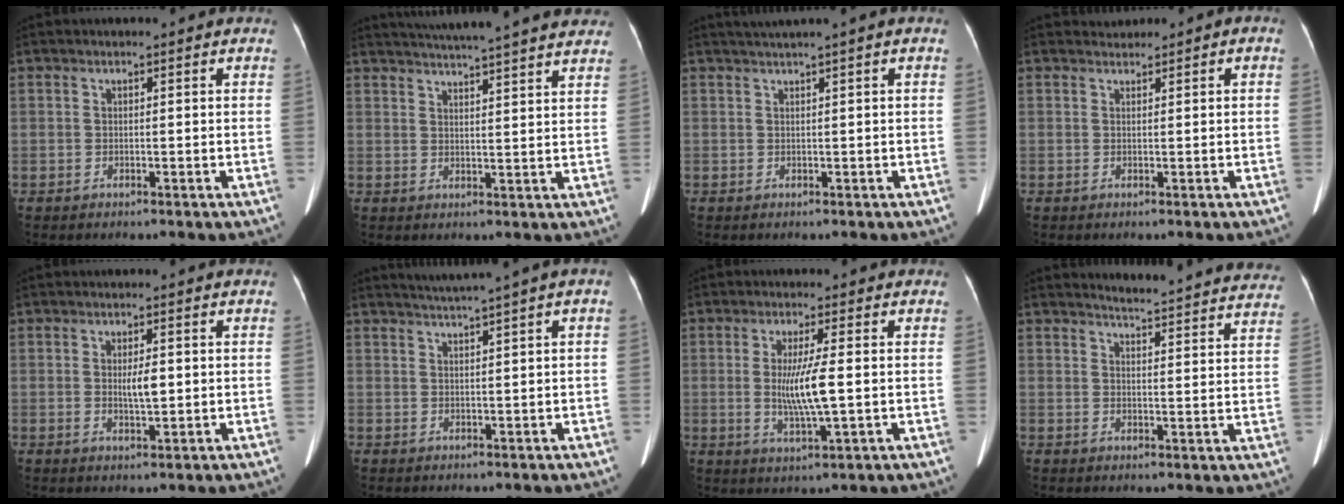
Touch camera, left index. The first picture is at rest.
{"total": 21.4, "force": [19.4, 1.6, 8.9], "torque": [-0.144, 0.003, 0.244]}
{"total": 1.5, "force": [1.1, -0.2, 1.0], "torque": [-0.019, 0.014, 0.026]}
{"total": 0.9, "force": [0.7, 0.6, 0.1], "torque": [0.000, 0.016, 0.012]}
{"total": 3.1, "force": [0.0, 0.8, 3.0], "torque": [-0.055, -0.005, 0.000]}
{"total": 3.0, "force": [2.2, -0.8, 1.8], "torque": [-0.035, 0.008, 0.045]}
{"total": 6.7, "force": [-0.1, 0.2, 6.7], "torque": [-0.138, -0.018, -0.002]}
{"total": 20.9, "force": [20.2, 1.9, 5.1], "torque": [-0.057, -0.068, 0.222]}